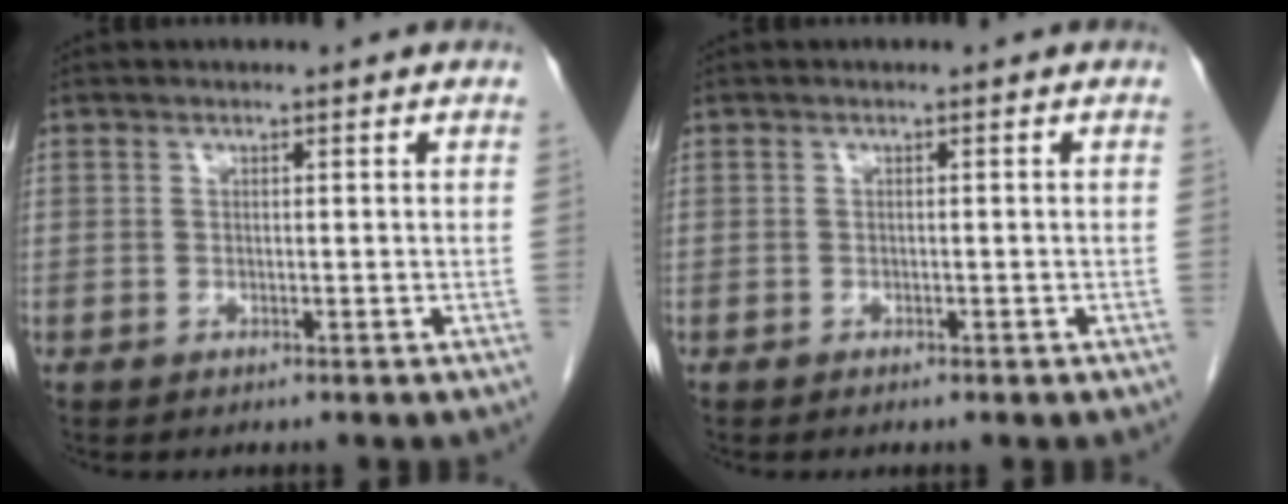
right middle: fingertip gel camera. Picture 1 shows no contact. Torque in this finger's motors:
{"motor_torque": [-0.29, 0.00, -0.04, -0.01]}